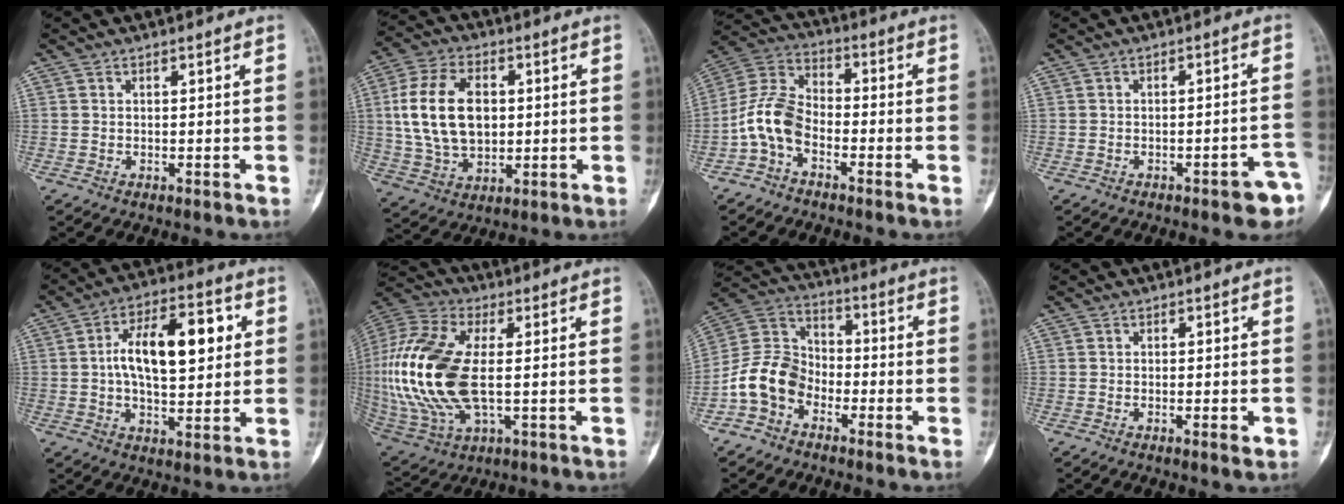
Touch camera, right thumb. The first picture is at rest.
{"total": 16.0, "force": [1.9, 10.3, 12.0], "torque": [-0.211, 0.004, 0.039]}
{"total": 9.6, "force": [-3.7, 5.9, 6.6], "torque": [-0.133, 0.044, -0.086]}
{"total": 5.9, "force": [-3.3, 1.7, 4.6], "torque": [-0.045, 0.023, -0.036]}
{"total": 15.8, "force": [2.5, 7.8, 13.5], "torque": [-0.198, 0.016, 0.035]}
{"total": 23.1, "force": [0.0, 11.5, 20.0], "torque": [-0.455, -0.006, 0.007]}
{"total": 10.8, "force": [-4.9, 8.0, 5.3], "torque": [-0.092, 0.057, -0.109]}
{"total": 2.2, "force": [-0.8, 0.4, 2.0], "torque": [-0.033, -0.002, -0.011]}